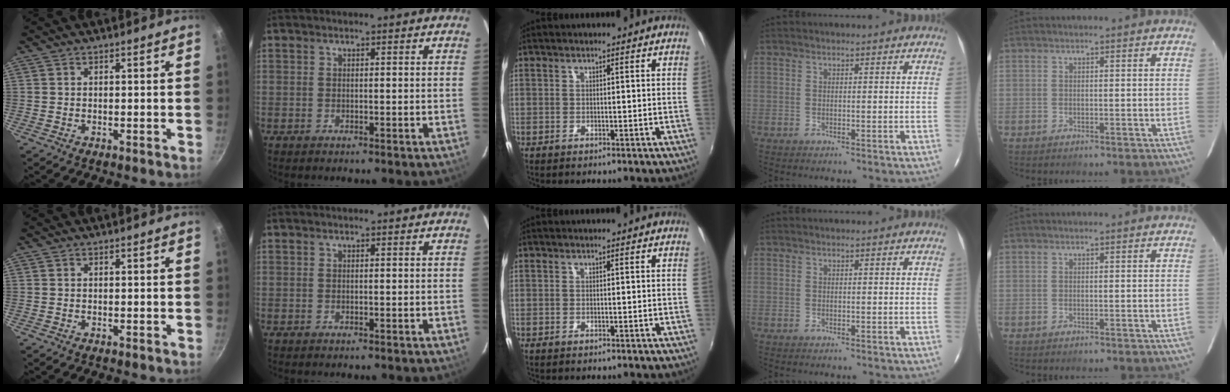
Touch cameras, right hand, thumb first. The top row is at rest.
{}